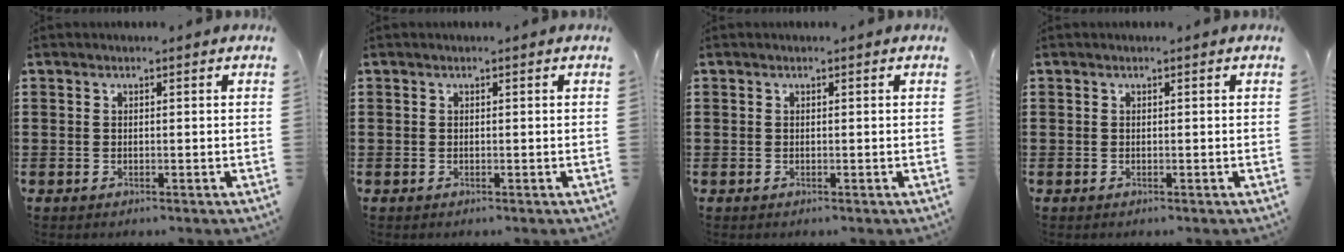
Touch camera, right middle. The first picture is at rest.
{"total": 0.0}
{"total": 0.0}
{"total": 0.0}